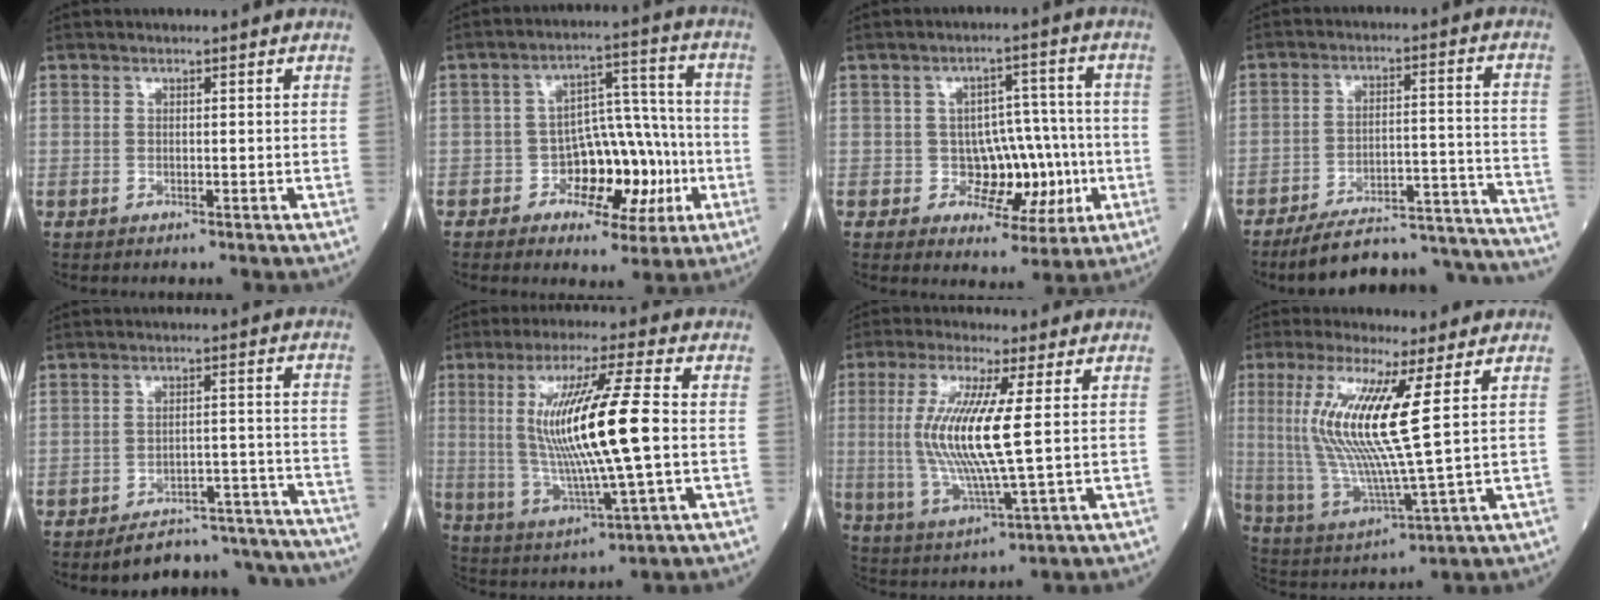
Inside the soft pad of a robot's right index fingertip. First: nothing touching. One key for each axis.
{"total": 10.3, "fx": -2.8, "fy": 6.4, "fz": 7.6, "tx": -0.100, "ty": 0.033, "tz": -0.032}
{"total": 7.8, "fx": -1.2, "fy": 5.8, "fz": 5.1, "tx": -0.049, "ty": 0.024, "tz": -0.004}
{"total": 24.4, "fx": -23.3, "fy": 1.7, "fz": 7.1, "tx": -0.041, "ty": 0.017, "tz": -0.313}
{"total": 17.2, "fx": -16.8, "fy": 2.5, "fz": 2.9, "tx": -0.004, "ty": 0.029, "tz": -0.211}
{"total": 15.7, "fx": 0.8, "fy": 0.3, "fz": 15.6, "tx": -0.306, "ty": -0.005, "tz": 0.016}
{"total": 12.7, "fx": 1.2, "fy": 0.8, "fz": 12.6, "tx": -0.274, "ty": -0.010, "tz": 0.023}
{"total": 14.3, "fx": 3.4, "fy": 0.1, "fz": 13.8, "tx": -0.306, "ty": -0.015, "tz": 0.066}